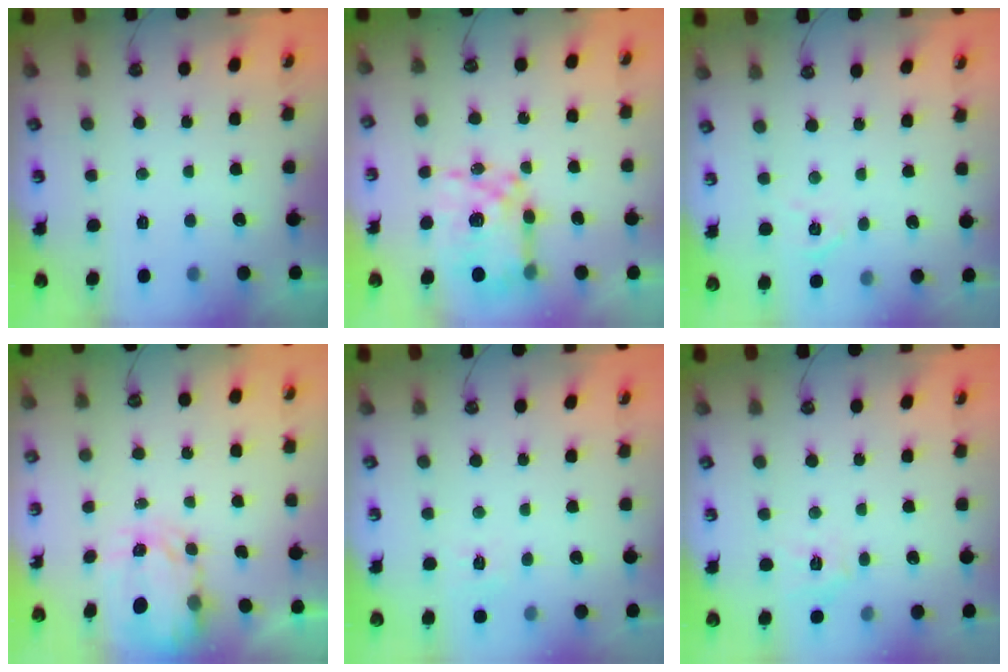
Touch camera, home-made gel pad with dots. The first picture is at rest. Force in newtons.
{"total": 12.2, "press": 12.2, "slide": 1.2}
{"total": 8.5, "press": 8.4, "slide": 0.9}
{"total": 3.7, "press": 3.7, "slide": 0.3}
{"total": 6.5, "press": 6.5, "slide": 0.7}
{"total": 5.3, "press": 5.3, "slide": 0.4}